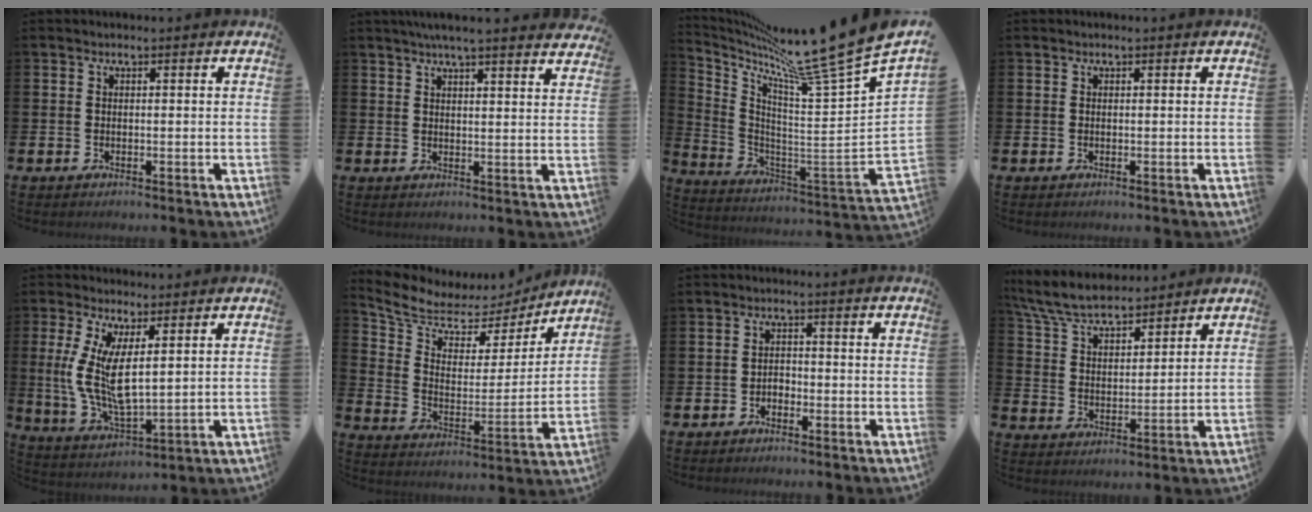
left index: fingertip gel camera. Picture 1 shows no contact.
{"total": 5.0, "force": [4.7, -0.3, 1.5], "torque": [-0.036, -0.016, 0.085]}
{"total": 11.2, "force": [10.1, -0.3, 4.8], "torque": [-0.109, -0.104, 0.153]}
{"total": 0.0}
{"total": 8.3, "force": [2.8, 3.1, 7.2], "torque": [-0.157, -0.018, 0.048]}
{"total": 7.3, "force": [6.1, 3.5, 1.7], "torque": [-0.081, -0.039, 0.105]}
{"total": 1.4, "force": [-1.1, 0.8, 0.2], "torque": [-0.007, 0.003, -0.024]}
{"total": 7.4, "force": [7.0, 1.6, 2.0], "torque": [-0.074, -0.032, 0.128]}